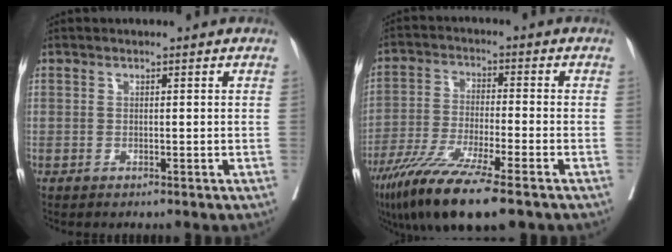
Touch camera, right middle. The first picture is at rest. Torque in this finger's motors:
{"motor_torque": [1.22, -0.92, 0.39, 0.11]}